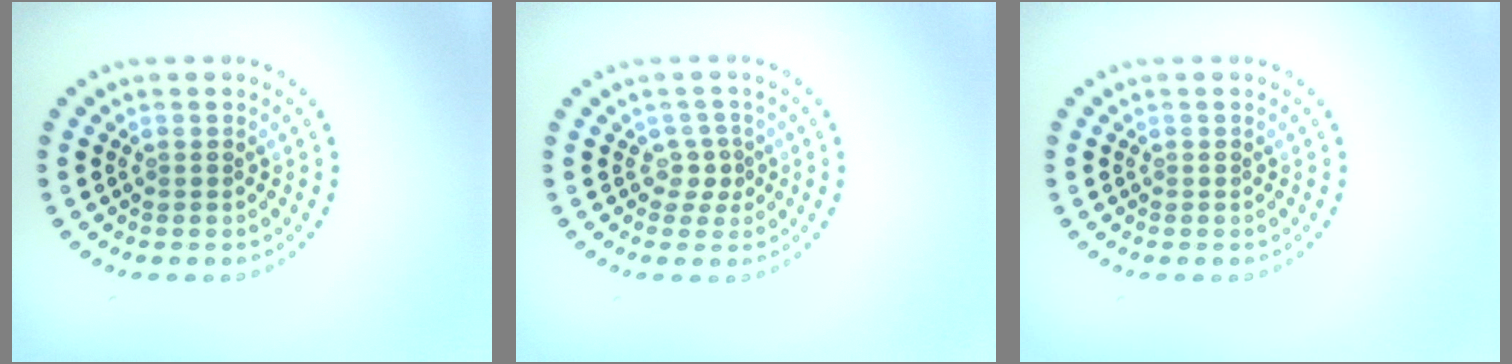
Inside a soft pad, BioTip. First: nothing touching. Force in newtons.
{"total": 1.5, "press": 1.1, "slide": 1.0}
{"total": 0.0}